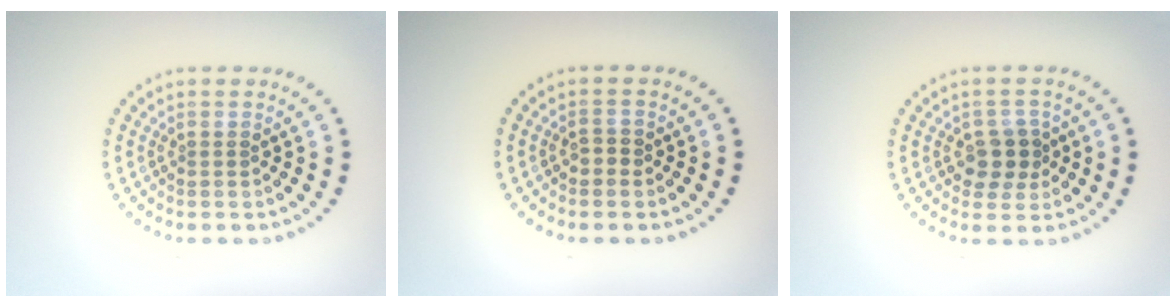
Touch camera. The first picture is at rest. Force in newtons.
{"total": 0.9, "press": 0.8, "slide": 0.4}
{"total": 2.8, "press": 2.6, "slide": 1.0}